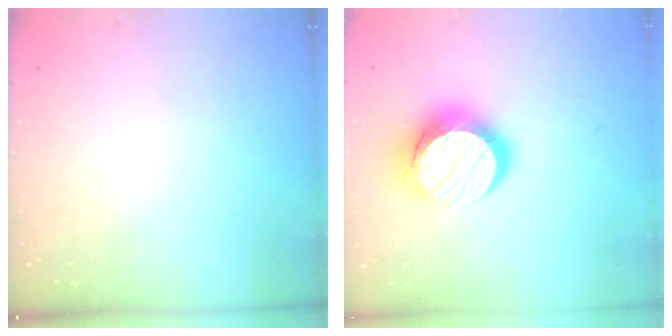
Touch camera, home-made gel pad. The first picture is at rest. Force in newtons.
{"total": 14.0, "press": 14.0, "slide": 1.1}